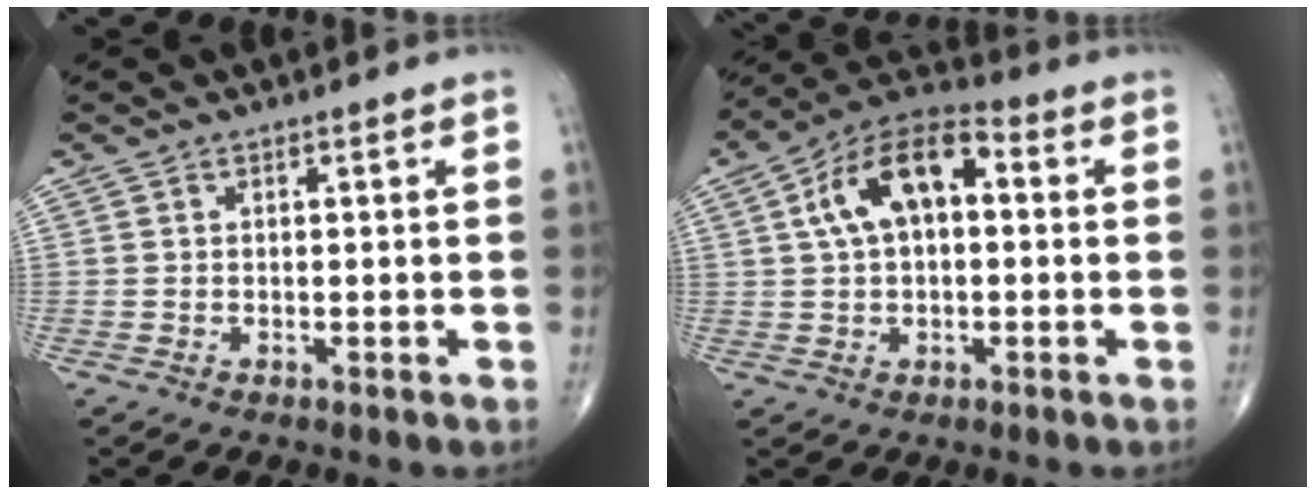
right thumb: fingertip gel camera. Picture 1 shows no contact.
{"total": 13.1, "force": [2.4, 7.3, 10.7], "torque": [-0.182, 0.036, 0.029]}